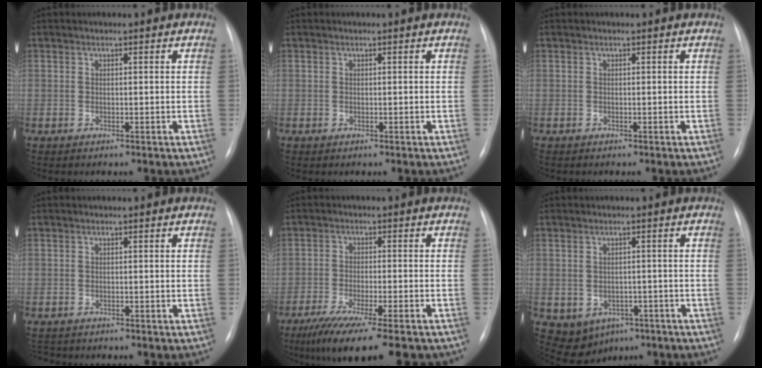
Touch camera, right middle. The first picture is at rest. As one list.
[{"total": 0.0}, {"total": 0.0}, {"total": 1.6, "force": [-1.6, 0.5, 0.0], "torque": [-0.004, -0.007, -0.021]}, {"total": 14.0, "force": [-10.8, 1.5, 8.8], "torque": [-0.136, -0.038, -0.167]}, {"total": 6.3, "force": [-3.1, 5.0, 2.4], "torque": [-0.040, 0.013, -0.025]}]